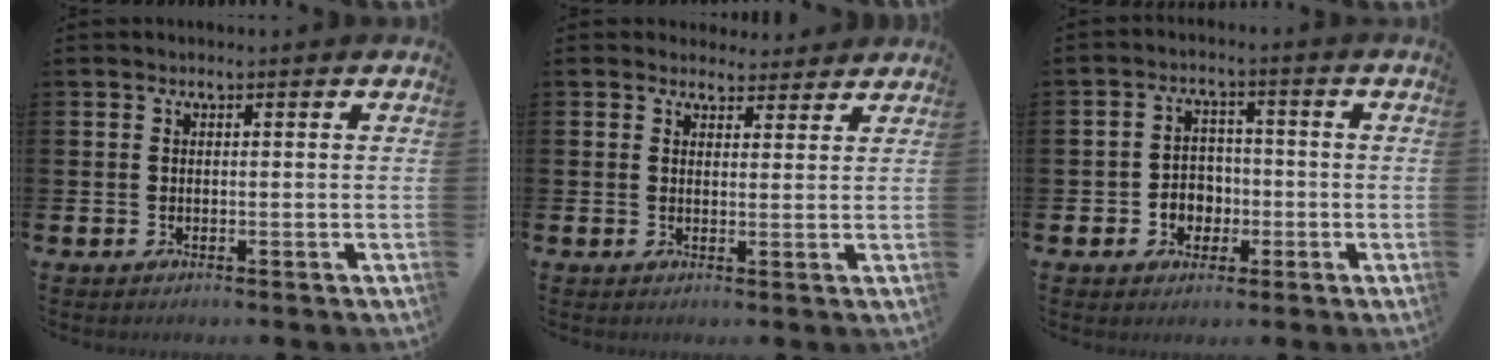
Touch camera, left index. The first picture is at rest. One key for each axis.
{"total": 3.2, "fx": 3.0, "fy": 1.3, "fz": -0.1, "tx": 0.008, "ty": -0.014, "tz": 0.052}
{"total": 3.7, "fx": -0.9, "fy": 3.4, "fz": 1.1, "tx": -0.018, "ty": -0.001, "tz": -0.026}